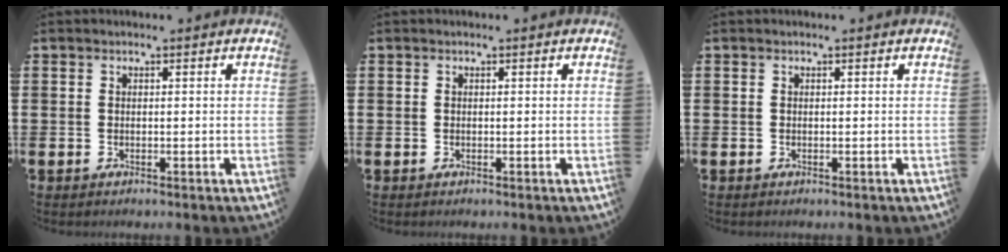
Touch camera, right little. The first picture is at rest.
{"total": 0.0}
{"total": 0.0}